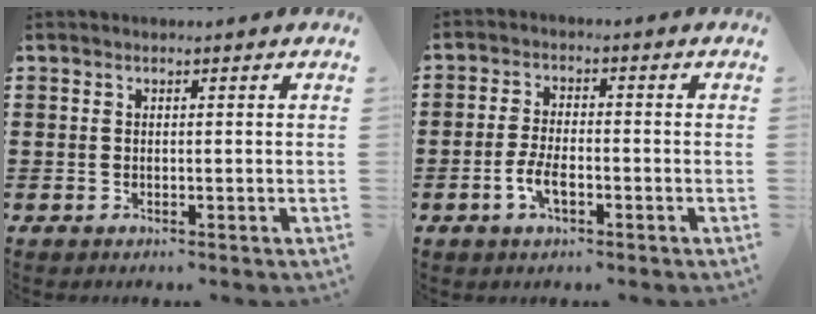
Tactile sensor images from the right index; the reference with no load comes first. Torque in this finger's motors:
{"motor_torque": [1.08, 1.06, 0.39, 0.08]}